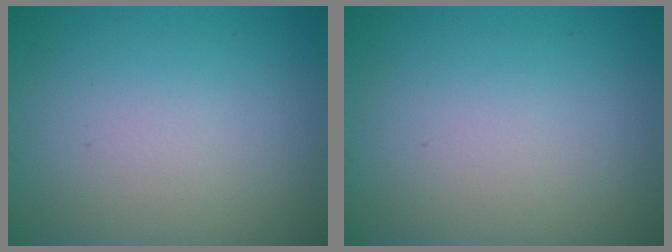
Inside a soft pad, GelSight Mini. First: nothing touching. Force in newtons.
{"total": 0.0}